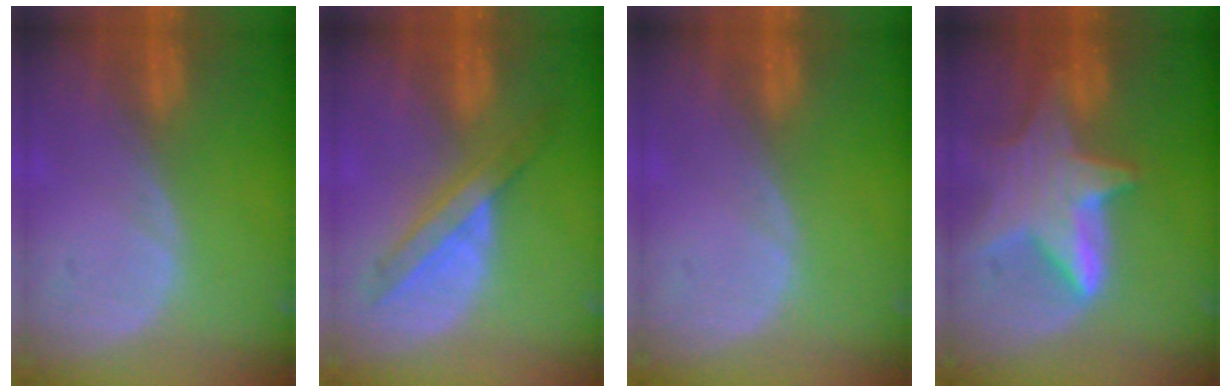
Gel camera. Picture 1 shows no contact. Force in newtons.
{"total": 6.0, "press": 5.8, "slide": 1.3}
{"total": 0.0}
{"total": 9.3, "press": 9.3, "slide": 0.8}